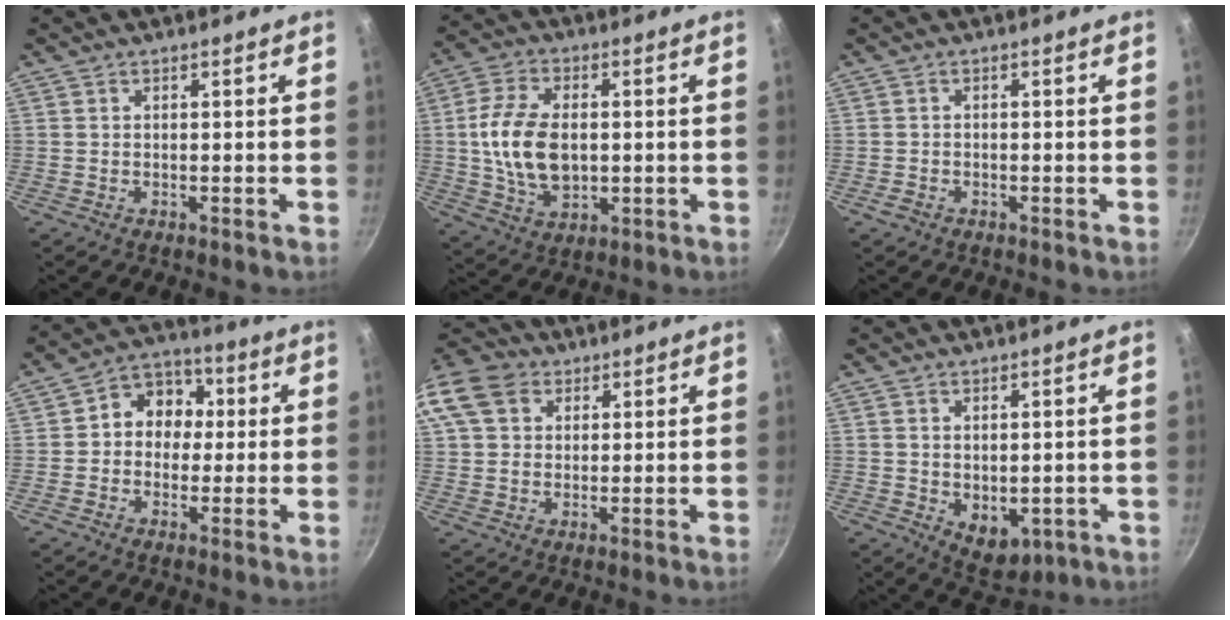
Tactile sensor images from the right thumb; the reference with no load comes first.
{"total": 13.0, "force": [0.2, 8.1, 10.2], "torque": [-0.181, 0.005, 0.006]}
{"total": 1.5, "force": [-1.0, 1.0, 0.7], "torque": [-0.018, 0.008, -0.019]}
{"total": 9.2, "force": [0.7, 7.9, 4.6], "torque": [-0.019, 0.021, -0.006]}
{"total": 15.5, "force": [5.8, 12.0, 8.0], "torque": [-0.173, 0.028, 0.098]}
{"total": 6.3, "force": [-0.6, 4.2, 4.7], "torque": [-0.050, -0.011, 0.008]}